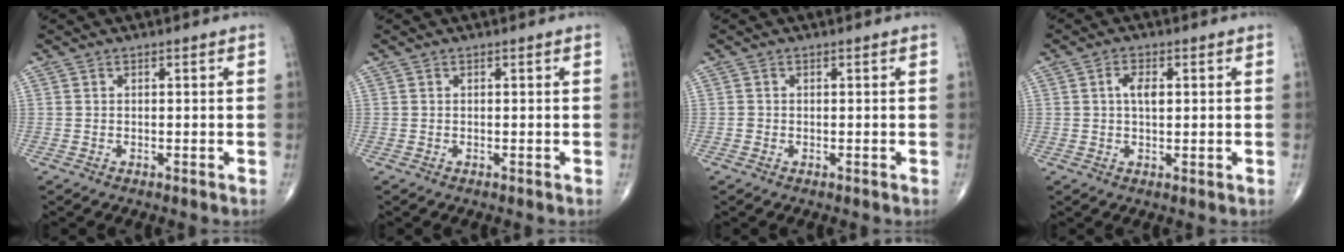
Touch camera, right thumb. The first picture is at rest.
{"total": 0.0}
{"total": 0.6, "force": [-0.2, 0.5, 0.1], "torque": [-0.003, 0.002, -0.004]}
{"total": 3.8, "force": [0.8, 1.9, 3.2], "torque": [-0.057, -0.004, 0.011]}